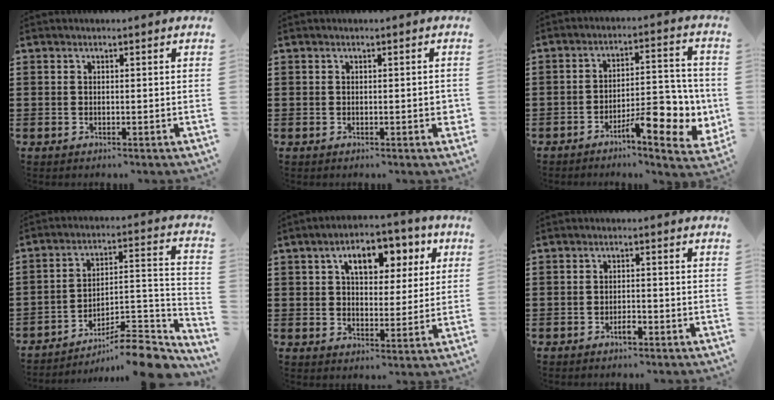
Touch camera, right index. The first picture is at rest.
{"total": 1.2, "force": [-0.1, 0.2, 1.2], "torque": [-0.022, -0.002, -0.001]}
{"total": 9.2, "force": [-4.3, 3.0, 7.5], "torque": [-0.093, 0.004, -0.074]}
{"total": 9.5, "force": [-8.2, 1.8, 4.5], "torque": [-0.051, 0.012, -0.161]}
{"total": 7.9, "force": [3.6, 4.3, 5.5], "torque": [-0.095, 0.000, 0.053]}
{"total": 2.2, "force": [-1.3, 0.6, 1.6], "torque": [-0.031, 0.000, -0.024]}